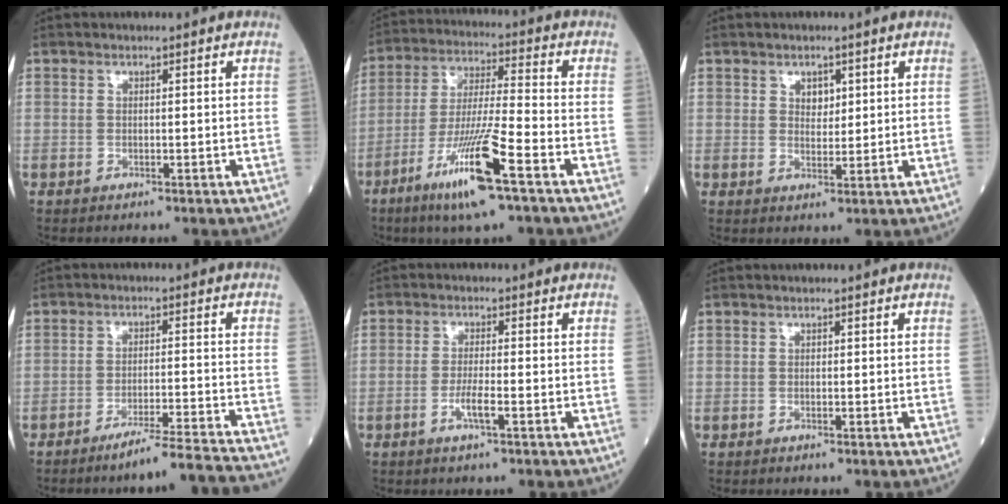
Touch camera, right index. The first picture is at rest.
{"total": 13.2, "force": [-6.9, 0.0, 11.3], "torque": [-0.222, -0.025, -0.127]}
{"total": 2.4, "force": [1.2, 1.6, 1.4], "torque": [-0.018, -0.002, 0.019]}
{"total": 12.1, "force": [-11.0, -2.1, 4.6], "torque": [-0.035, -0.011, -0.164]}
{"total": 3.2, "force": [-1.3, 0.2, 2.9], "torque": [-0.059, -0.003, -0.025]}
{"total": 0.0}